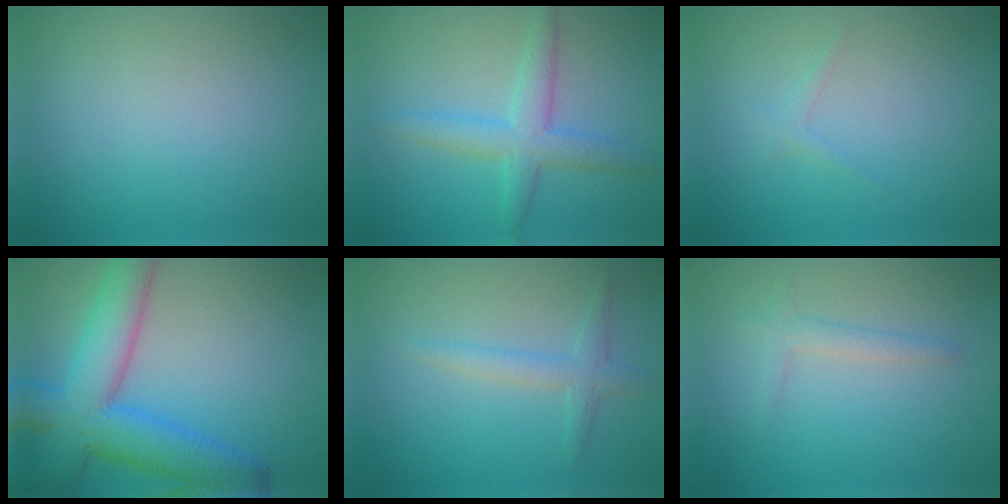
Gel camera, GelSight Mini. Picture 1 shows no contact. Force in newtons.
{"total": 3.8, "press": 3.8, "slide": 0.2}
{"total": 0.7, "press": 0.7, "slide": 0.0}
{"total": 9.4, "press": 9.4, "slide": 0.4}
{"total": 2.0, "press": 2.0, "slide": 0.1}
{"total": 1.5, "press": 1.5, "slide": 0.1}